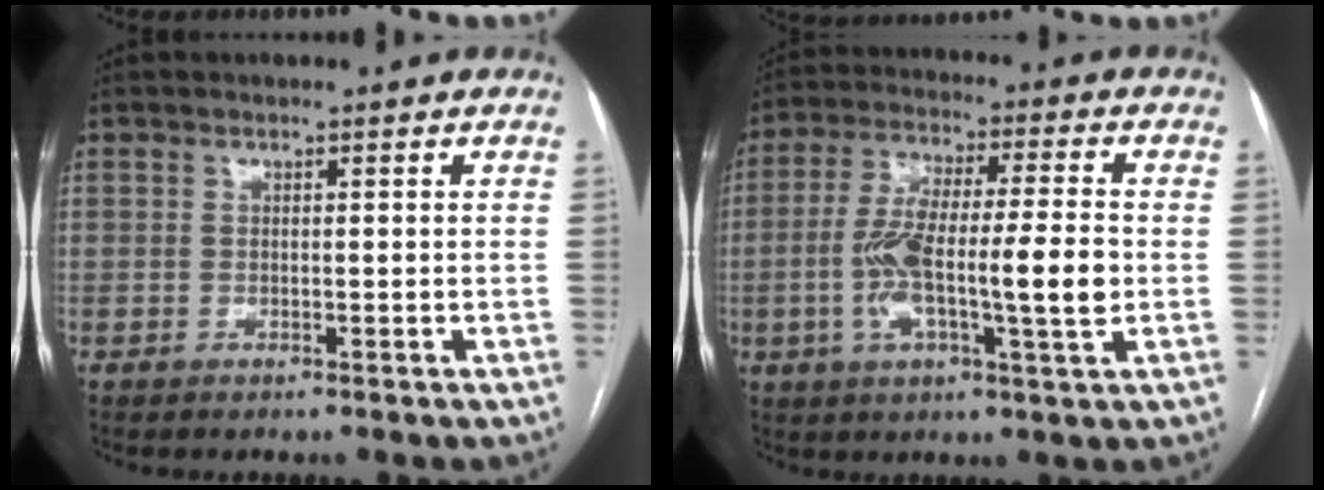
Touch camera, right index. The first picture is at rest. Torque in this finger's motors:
{"motor_torque": [1.96, -0.18, 1.03, 0.21]}